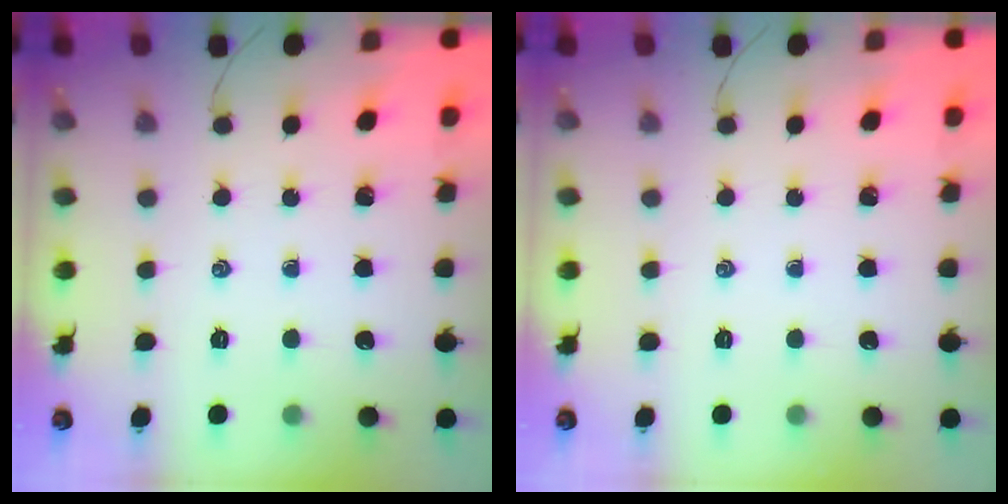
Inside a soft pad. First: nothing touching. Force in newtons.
{"total": 0.0}